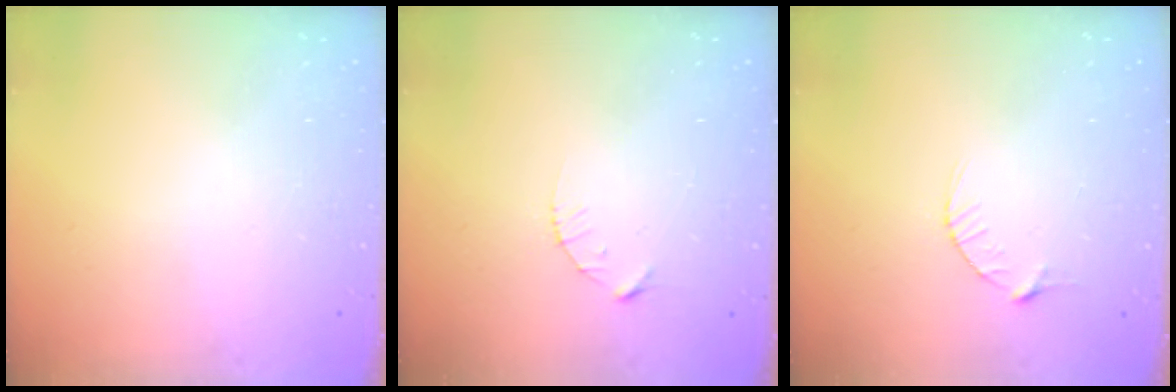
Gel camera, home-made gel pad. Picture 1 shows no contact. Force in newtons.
{"total": 2.1, "press": 2.1, "slide": 0.3}
{"total": 2.9, "press": 2.9, "slide": 0.4}